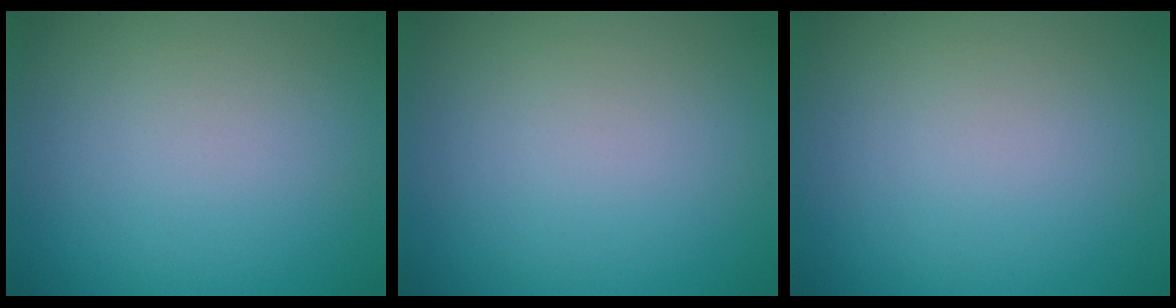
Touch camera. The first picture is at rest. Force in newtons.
{"total": 0.0}
{"total": 0.0}